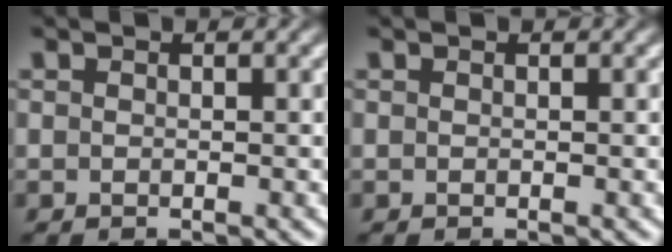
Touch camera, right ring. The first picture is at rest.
{"total": 0.0}